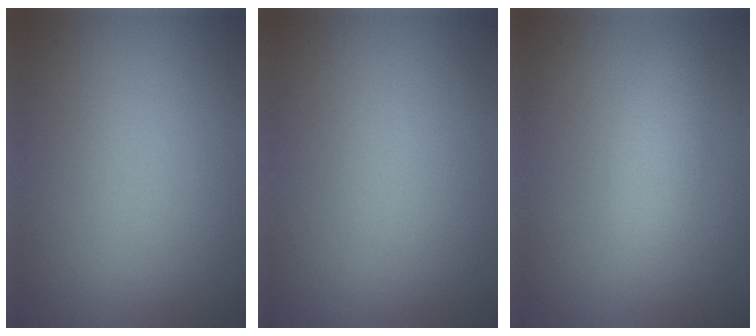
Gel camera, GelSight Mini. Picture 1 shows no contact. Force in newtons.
{"total": 0.0}
{"total": 2.5, "press": 2.5, "slide": 0.1}